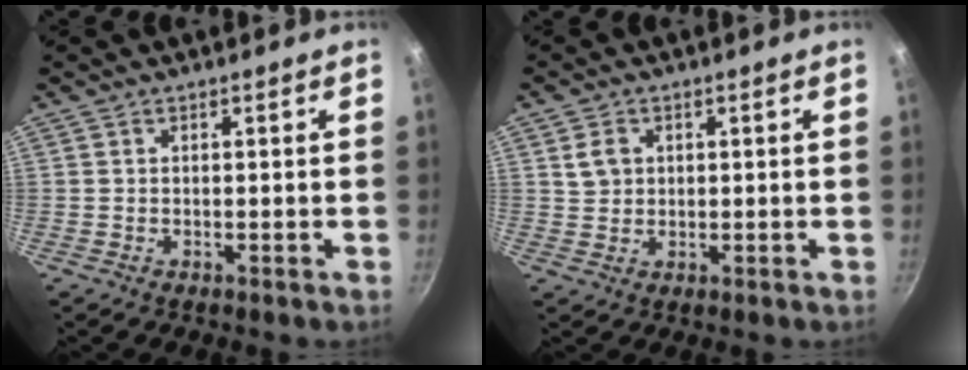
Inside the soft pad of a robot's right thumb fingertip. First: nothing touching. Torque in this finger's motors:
{"motor_torque": [0.10, -0.07, 0.49, -0.05, 0.02]}